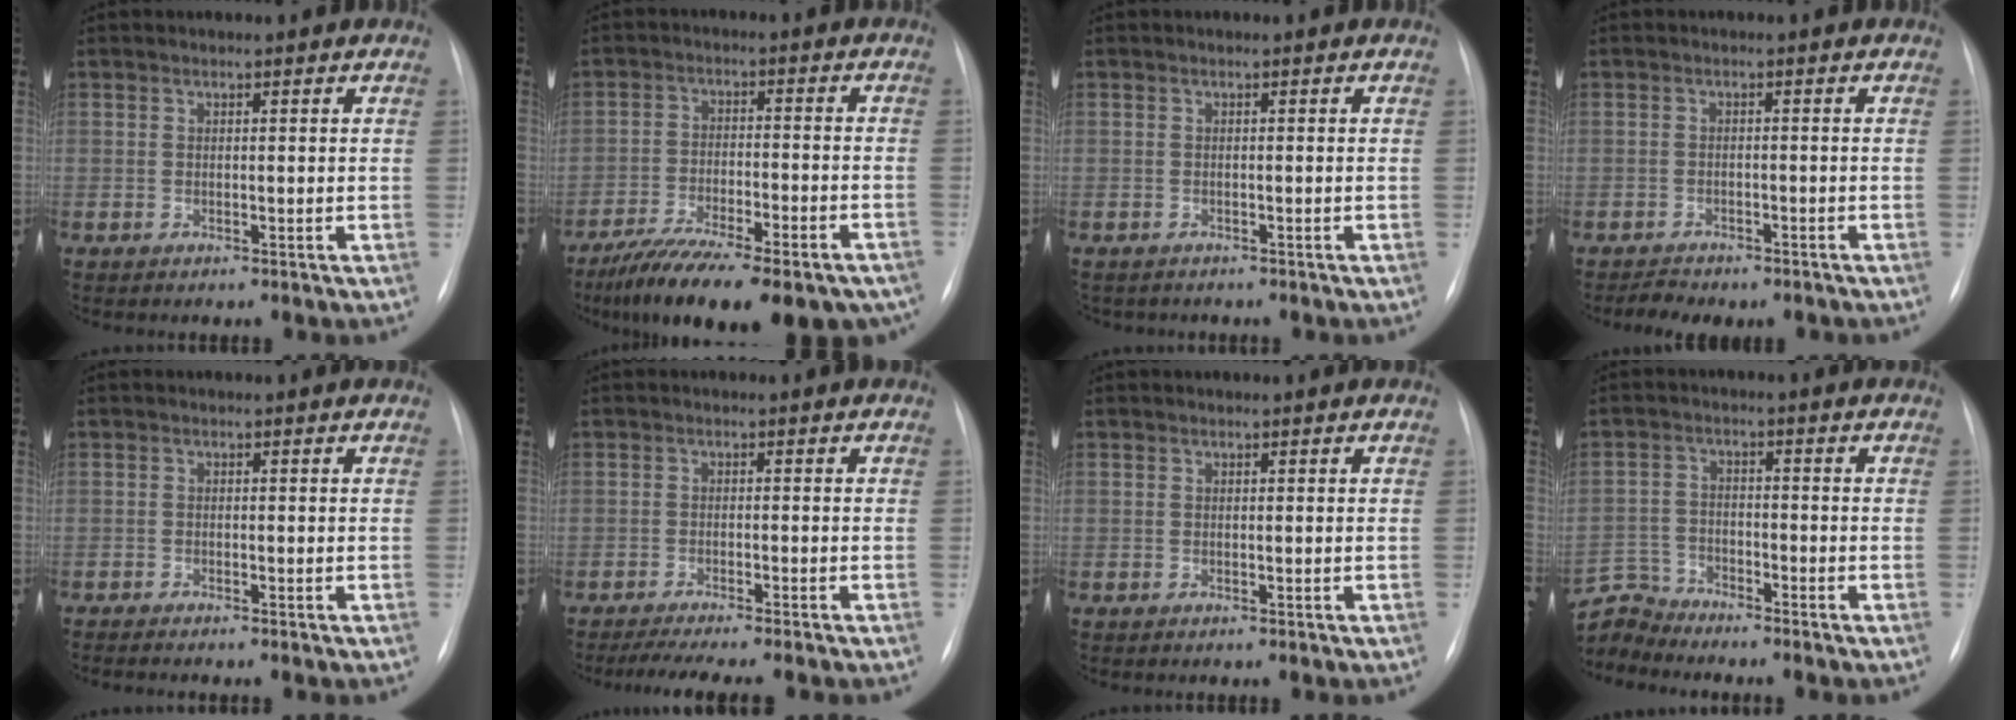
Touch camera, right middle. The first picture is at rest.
{"total": 21.8, "force": [-16.8, 6.2, 12.4], "torque": [-0.161, -0.010, -0.240]}
{"total": 2.8, "force": [-2.4, 1.4, 0.3], "torque": [-0.005, 0.002, -0.029]}
{"total": 4.0, "force": [-3.3, 1.6, 1.4], "torque": [-0.023, -0.001, -0.043]}
{"total": 2.5, "force": [-2.2, 0.0, 1.2], "torque": [-0.015, -0.005, -0.031]}
{"total": 7.9, "force": [-6.8, -0.1, 4.1], "torque": [-0.050, -0.014, -0.102]}
{"total": 0.0}
{"total": 6.0, "force": [-5.9, 0.2, -1.1], "torque": [0.016, 0.005, -0.118]}